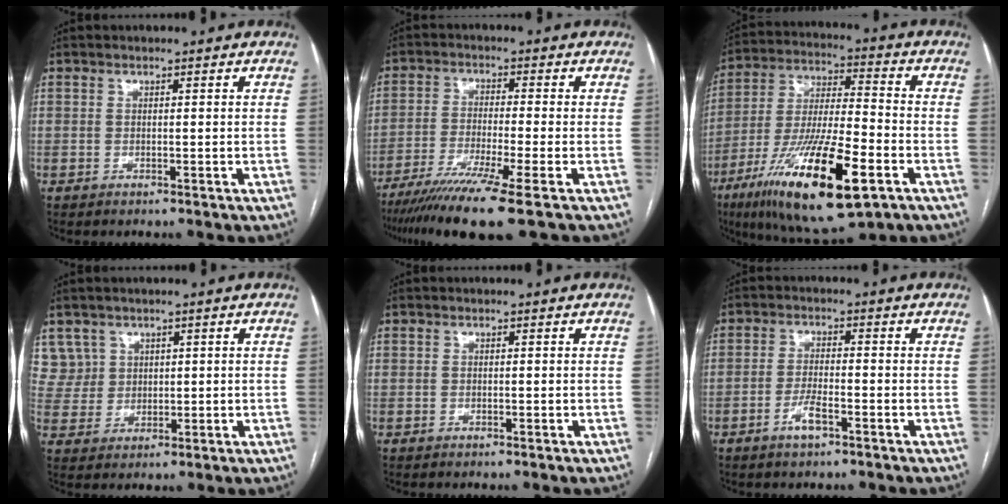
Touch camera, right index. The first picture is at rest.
{"total": 11.3, "force": [-7.9, -1.6, 7.8], "torque": [-0.130, -0.031, -0.129]}
{"total": 21.2, "force": [-9.9, 4.1, 18.3], "torque": [-0.354, -0.034, -0.167]}
{"total": 5.3, "force": [2.7, 4.6, -0.3], "torque": [0.011, 0.013, 0.061]}
{"total": 0.0}
{"total": 3.6, "force": [-2.1, 0.7, 2.9], "torque": [-0.058, 0.000, -0.040]}